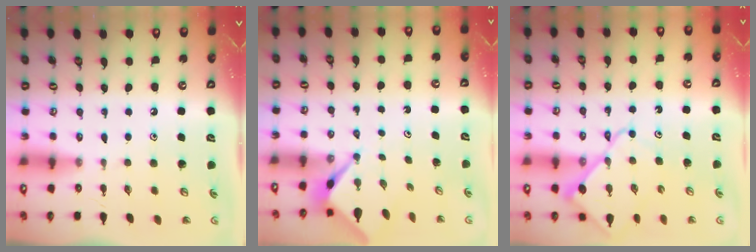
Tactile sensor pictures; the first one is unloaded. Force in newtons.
{"total": 2.6, "press": 2.6, "slide": 0.1}
{"total": 12.6, "press": 12.6, "slide": 1.3}